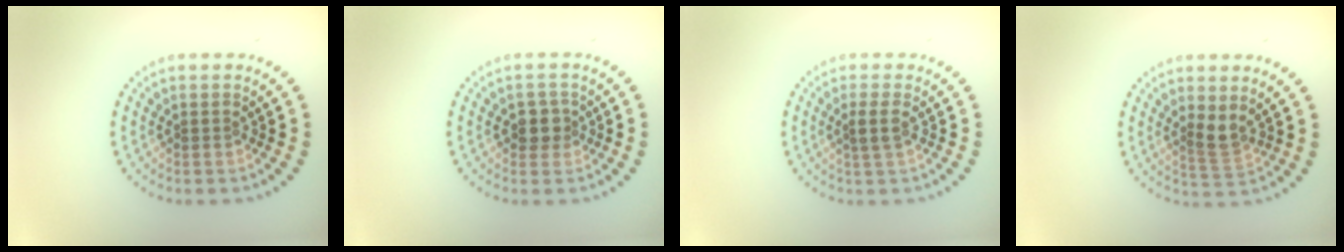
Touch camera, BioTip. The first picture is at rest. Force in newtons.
{"total": 1.9, "press": 1.8, "slide": 0.8}
{"total": 1.7, "press": 1.4, "slide": 1.0}
{"total": 1.9, "press": 1.6, "slide": 1.1}